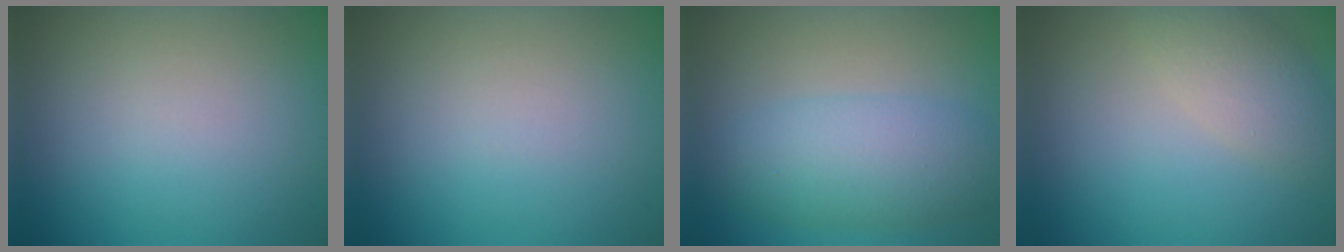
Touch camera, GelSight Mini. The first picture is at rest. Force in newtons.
{"total": 0.0}
{"total": 3.4, "press": 3.4, "slide": 0.2}
{"total": 2.9, "press": 2.9, "slide": 0.2}